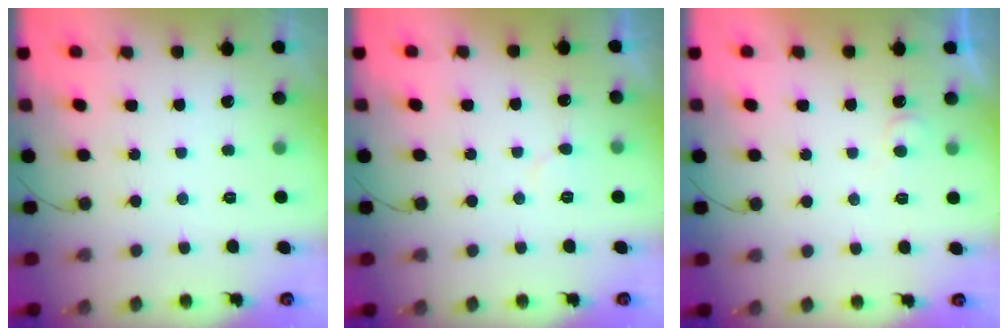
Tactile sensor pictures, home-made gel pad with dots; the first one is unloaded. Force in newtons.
{"total": 4.6, "press": 4.6, "slide": 0.3}
{"total": 4.4, "press": 4.3, "slide": 0.4}